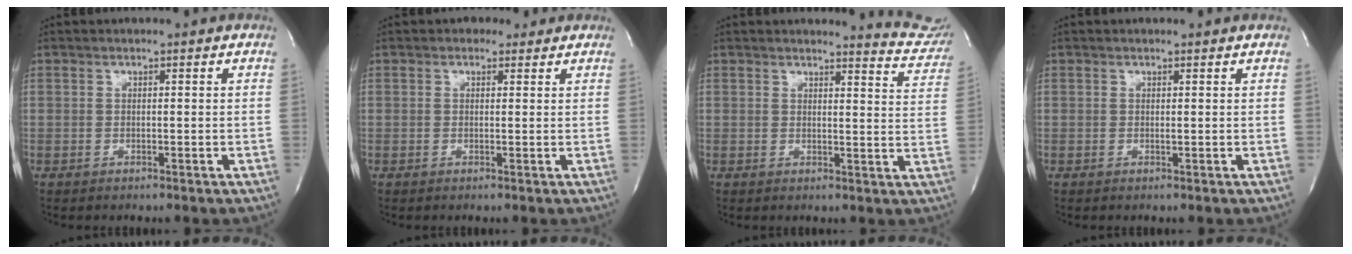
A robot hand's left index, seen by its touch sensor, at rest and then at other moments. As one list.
[{"total": 1.7, "force": [1.2, 1.2, 0.3], "torque": [-0.006, 0.011, 0.013]}, {"total": 7.8, "force": [7.8, 0.4, 0.2], "torque": [0.009, -0.068, 0.060]}, {"total": 0.5, "force": [0.4, 0.0, 0.2], "torque": [-0.010, -0.004, 0.002]}]